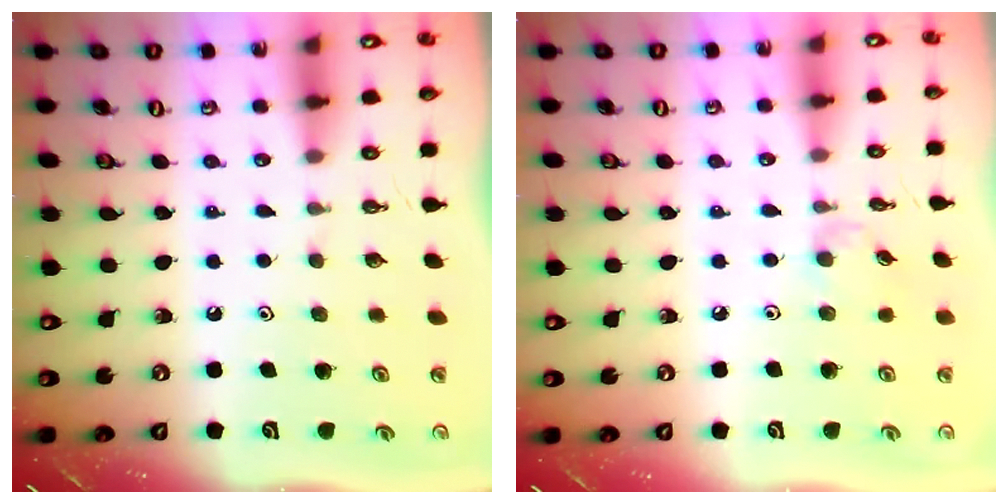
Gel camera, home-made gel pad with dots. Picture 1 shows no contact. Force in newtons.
{"total": 3.1, "press": 3.1, "slide": 0.4}